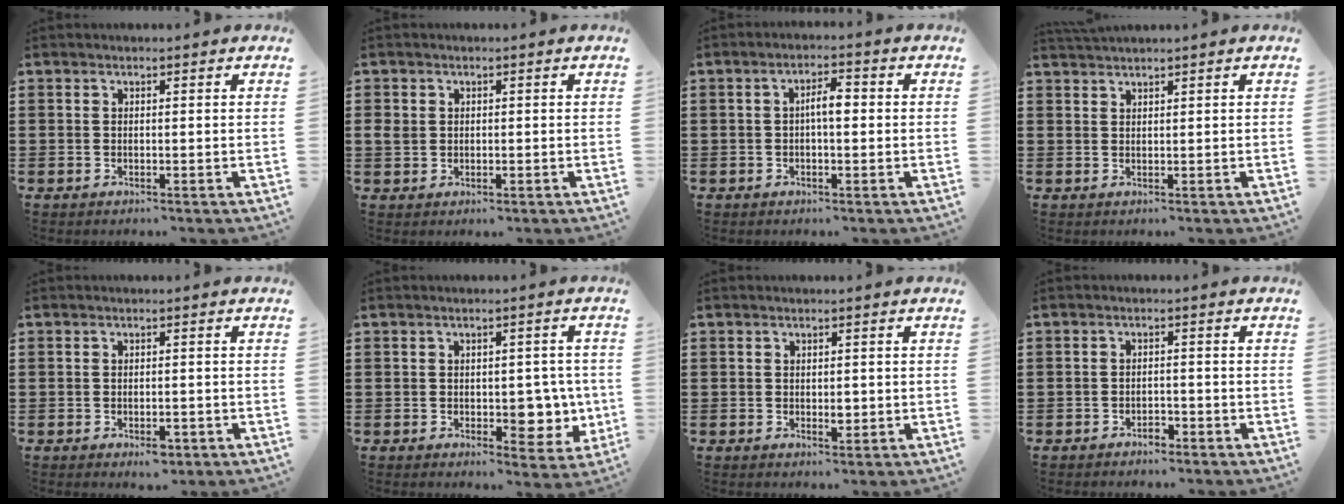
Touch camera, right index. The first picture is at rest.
{"total": 1.7, "force": [0.2, 1.5, 0.7], "torque": [-0.019, 0.006, 0.003]}
{"total": 3.5, "force": [-0.1, 1.1, 3.3], "torque": [-0.061, 0.006, -0.004]}
{"total": 1.3, "force": [1.3, -0.3, -0.1], "torque": [0.000, -0.001, 0.026]}
{"total": 1.9, "force": [-1.1, 0.9, 1.4], "torque": [-0.026, 0.000, -0.020]}
{"total": 5.4, "force": [-0.1, 3.7, 3.8], "torque": [-0.051, 0.002, -0.005]}
{"total": 1.8, "force": [-0.1, 1.0, 1.5], "torque": [-0.020, -0.002, -0.003]}
{"total": 1.7, "force": [-1.6, 0.4, 0.4], "torque": [-0.014, -0.002, -0.034]}